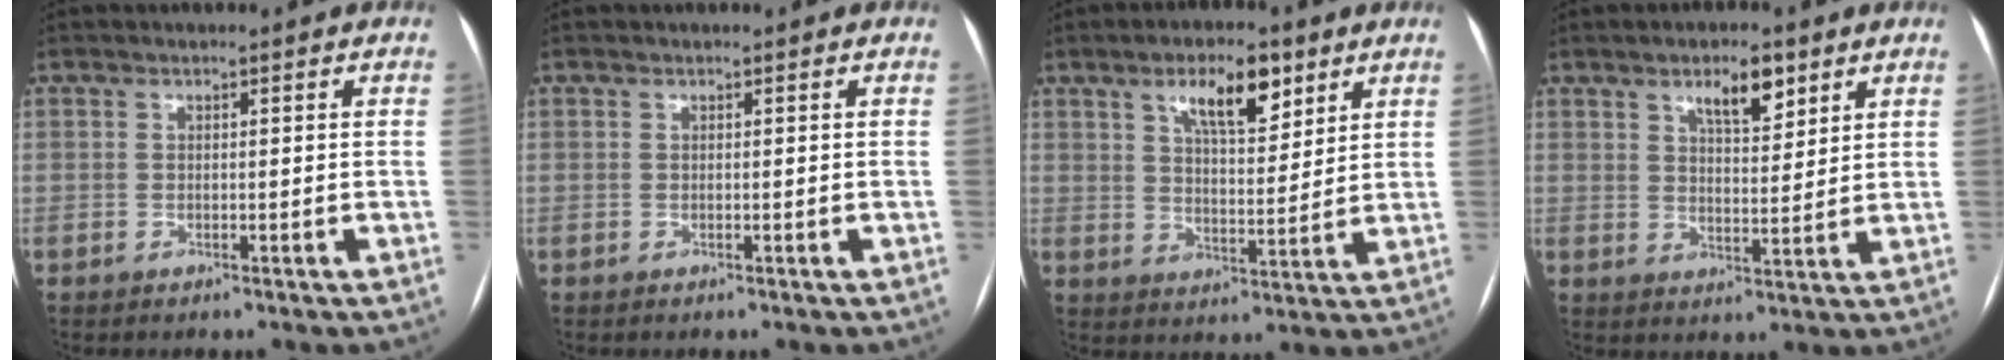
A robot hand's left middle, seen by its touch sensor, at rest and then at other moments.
{"total": 0.0}
{"total": 9.0, "force": [5.2, 3.1, 6.6], "torque": [-0.110, 0.006, 0.089]}
{"total": 6.2, "force": [3.9, 2.1, 4.4], "torque": [-0.071, 0.003, 0.063]}